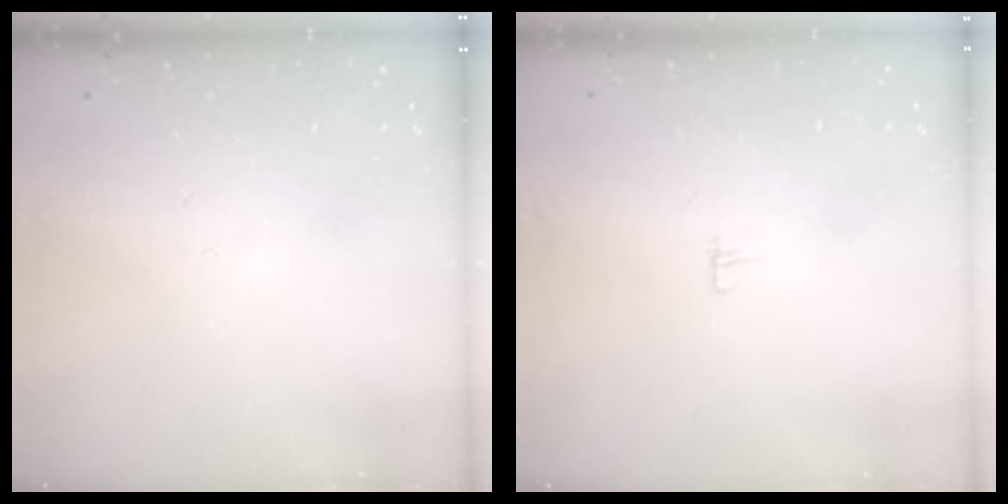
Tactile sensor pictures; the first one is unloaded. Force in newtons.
{"total": 3.3, "press": 3.3, "slide": 0.2}